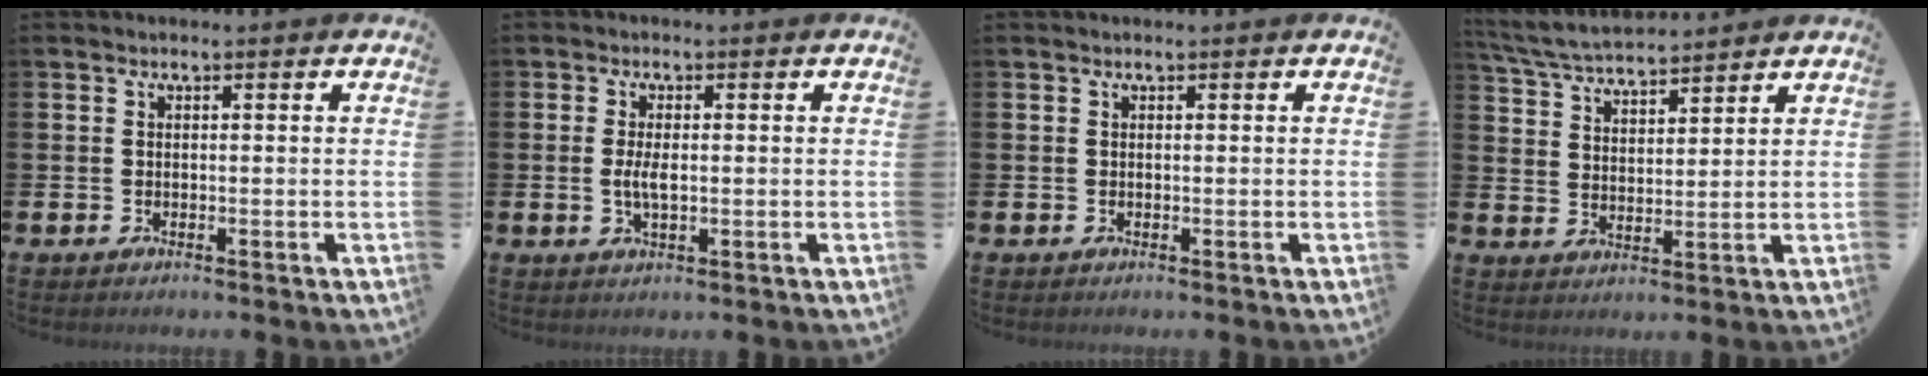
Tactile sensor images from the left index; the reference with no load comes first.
{"total": 2.7, "force": [0.0, 1.1, 2.5], "torque": [-0.042, -0.001, -0.003]}
{"total": 0.0}
{"total": 5.6, "force": [5.5, 0.7, 0.9], "torque": [-0.040, -0.029, 0.098]}